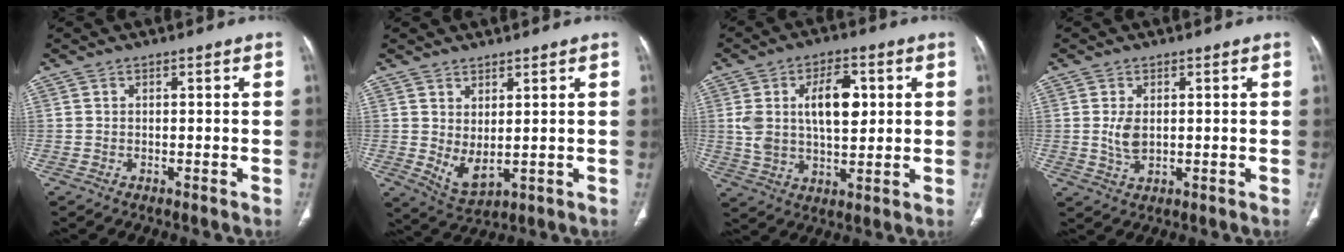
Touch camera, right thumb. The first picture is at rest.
{"total": 5.4, "force": [0.9, 2.5, 4.7], "torque": [-0.084, -0.018, 0.033]}
{"total": 12.9, "force": [2.8, 6.9, 10.5], "torque": [-0.167, -0.001, 0.054]}
{"total": 3.8, "force": [0.4, 2.2, 3.1], "torque": [-0.064, -0.008, 0.012]}